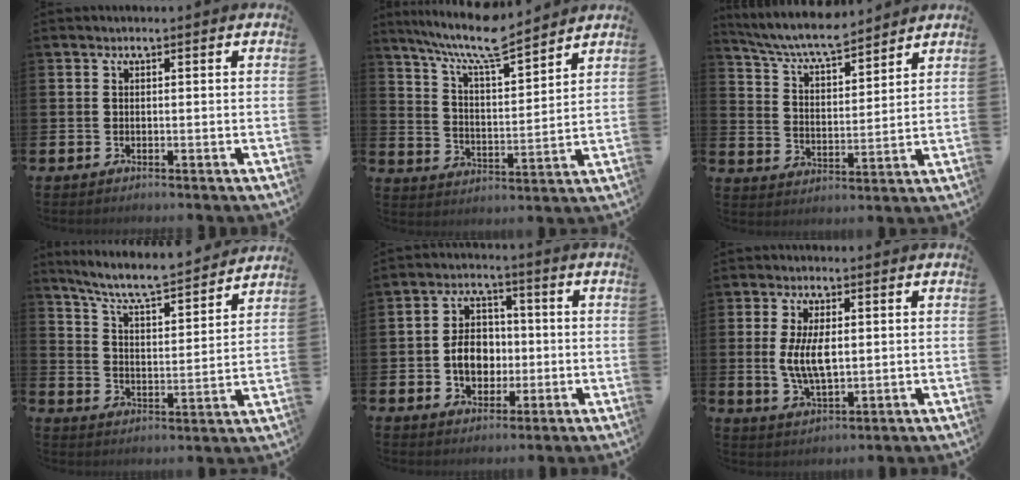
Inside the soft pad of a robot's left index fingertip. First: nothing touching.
{"total": 9.1, "force": [8.2, 1.1, 3.8], "torque": [-0.096, -0.052, 0.144]}
{"total": 7.2, "force": [6.6, 0.9, 2.5], "torque": [-0.076, -0.038, 0.115]}
{"total": 7.5, "force": [7.0, 0.8, 2.6], "torque": [-0.079, -0.056, 0.118]}
{"total": 6.0, "force": [-0.8, 4.7, 3.7], "torque": [-0.058, 0.008, -0.022]}
{"total": 5.9, "force": [0.7, 2.8, 5.2], "torque": [-0.099, -0.001, 0.007]}